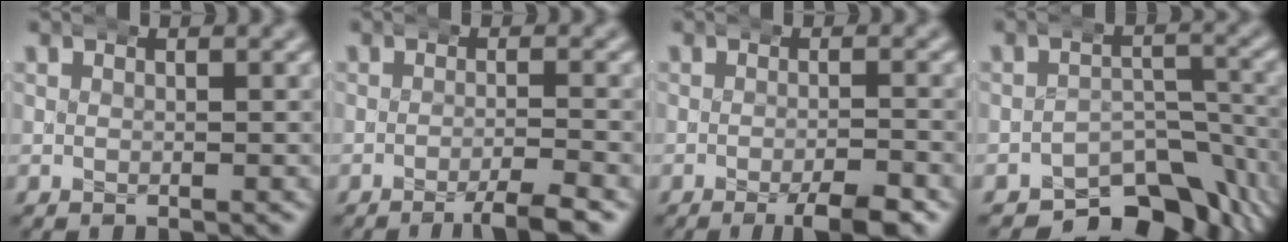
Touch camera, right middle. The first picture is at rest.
{"total": 2.7, "force": [-1.7, -0.1, 2.1], "torque": [-0.032, 0.006, -0.037]}
{"total": 3.6, "force": [-2.1, 0.6, 2.9], "torque": [-0.036, 0.003, -0.038]}
{"total": 9.7, "force": [-7.1, 4.7, 4.6], "torque": [-0.052, -0.019, -0.104]}